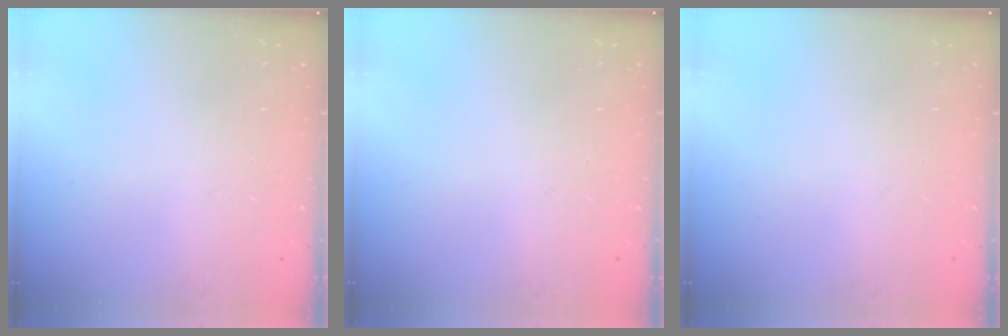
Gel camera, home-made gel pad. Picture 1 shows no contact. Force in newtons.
{"total": 0.0}
{"total": 0.0}